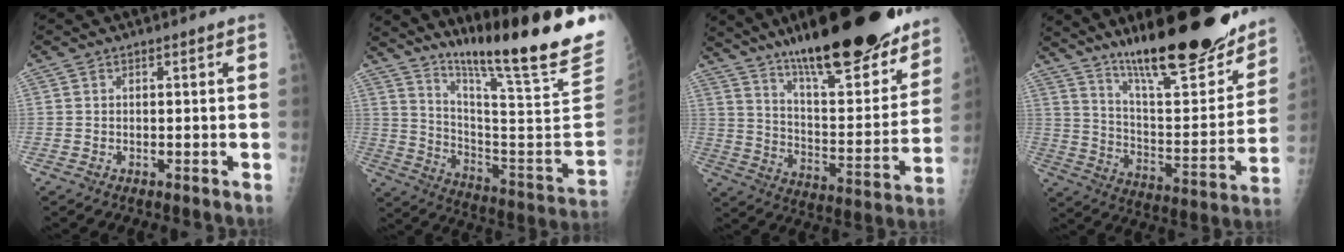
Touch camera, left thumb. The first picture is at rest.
{"total": 26.8, "force": [20.1, 0.6, 17.7], "torque": [-0.257, -0.142, 0.305]}
{"total": 30.7, "force": [22.4, 8.1, 19.4], "torque": [-0.259, -0.085, 0.336]}
{"total": 25.9, "force": [19.5, 6.0, 16.0], "torque": [-0.206, -0.094, 0.305]}